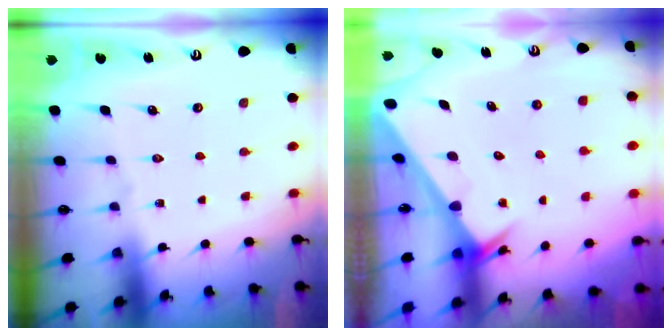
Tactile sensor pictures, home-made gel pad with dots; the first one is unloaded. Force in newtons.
{"total": 2.5, "press": 2.5, "slide": 0.0}